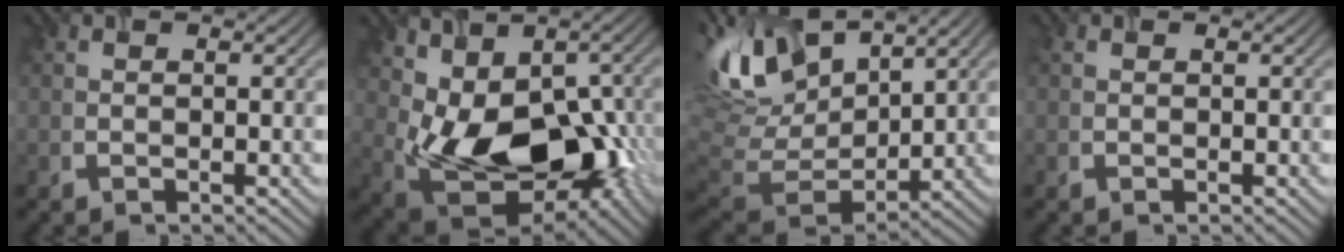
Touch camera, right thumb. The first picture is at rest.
{"total": 14.4, "force": [0.3, 8.6, 11.6], "torque": [-0.180, -0.031, 0.018]}
{"total": 12.5, "force": [5.7, 6.6, 9.0], "torque": [-0.219, 0.011, 0.105]}
{"total": 0.0}